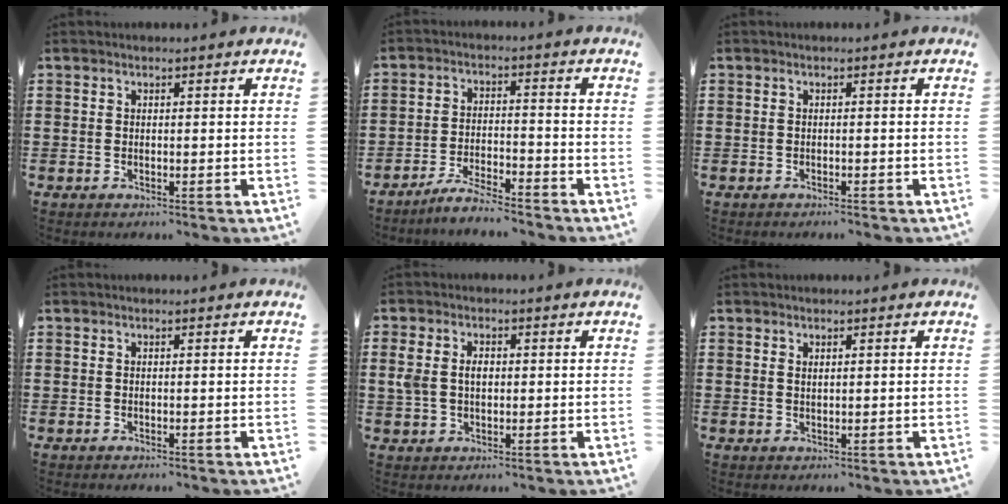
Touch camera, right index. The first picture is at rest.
{"total": 4.8, "force": [-4.6, 0.1, 1.4], "torque": [-0.039, -0.001, -0.093]}
{"total": 0.5, "force": [-0.5, 0.0, 0.2], "torque": [-0.005, -0.002, -0.010]}
{"total": 0.0}
{"total": 3.3, "force": [0.4, 2.2, 2.4], "torque": [-0.053, 0.012, 0.005]}
{"total": 0.7, "force": [0.4, 0.3, 0.4], "torque": [-0.010, 0.003, 0.008]}